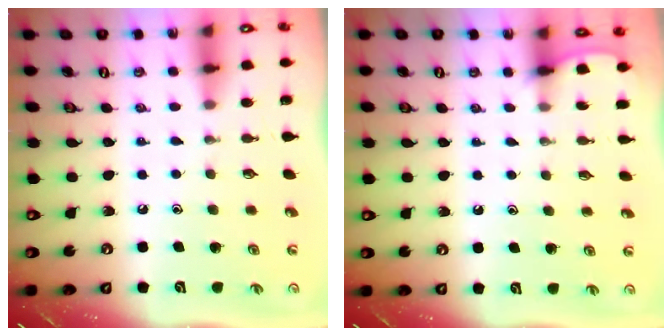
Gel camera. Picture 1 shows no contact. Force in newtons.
{"total": 2.1, "press": 2.1, "slide": 0.3}